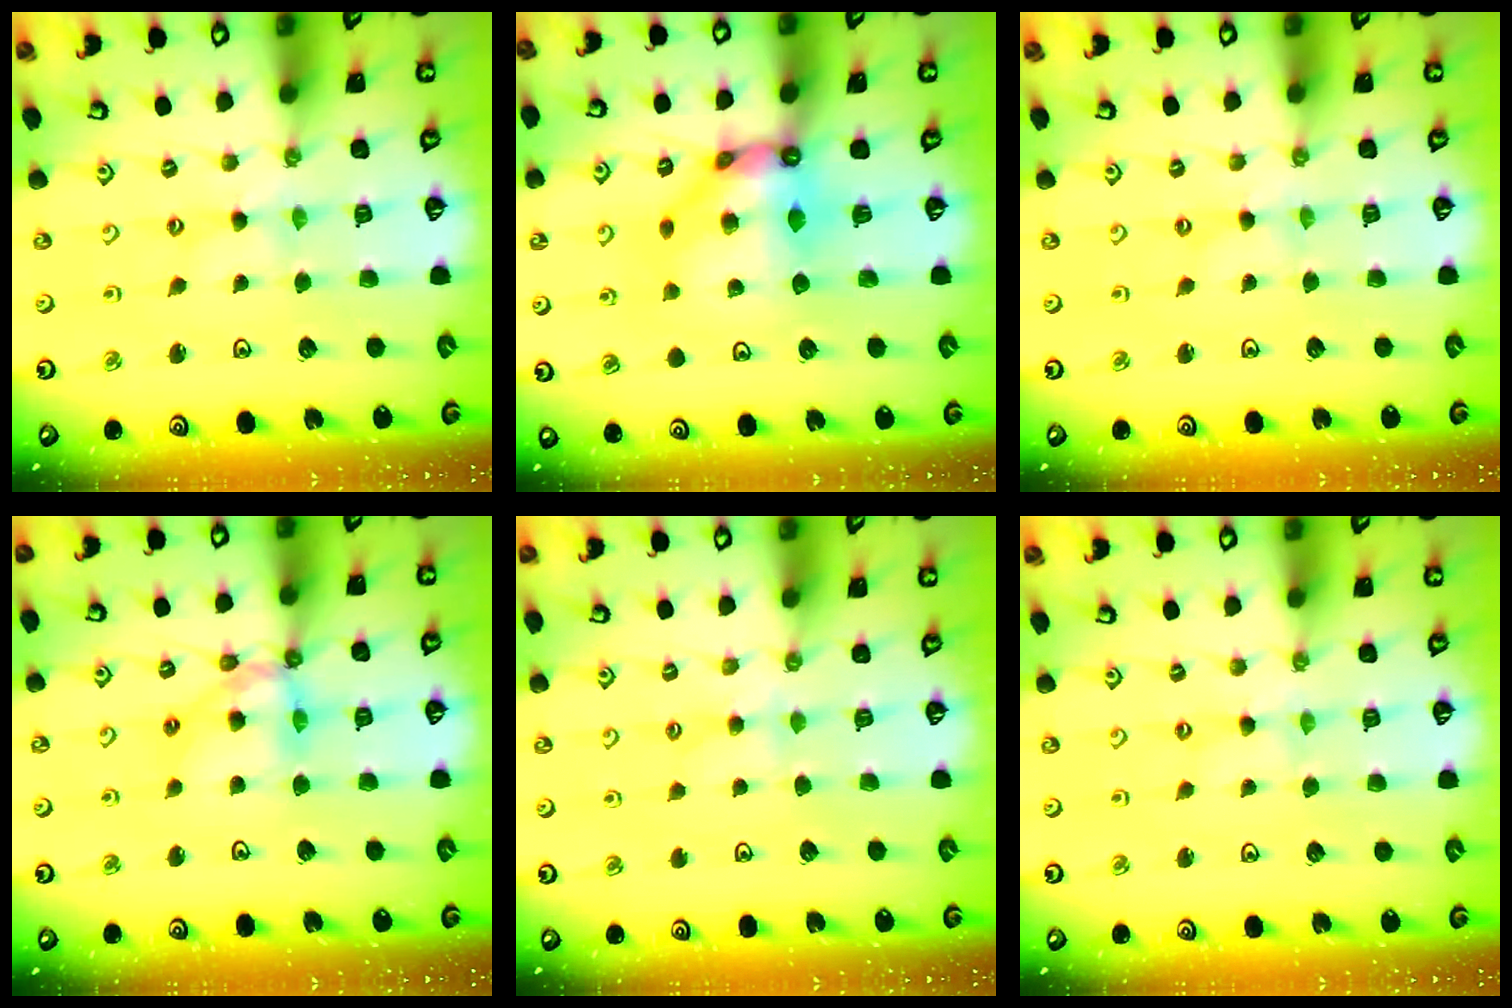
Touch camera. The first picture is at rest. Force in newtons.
{"total": 10.8, "press": 10.7, "slide": 1.4}
{"total": 0.0}
{"total": 12.1, "press": 12.1, "slide": 1.2}
{"total": 3.1, "press": 3.1, "slide": 0.5}
{"total": 0.0}